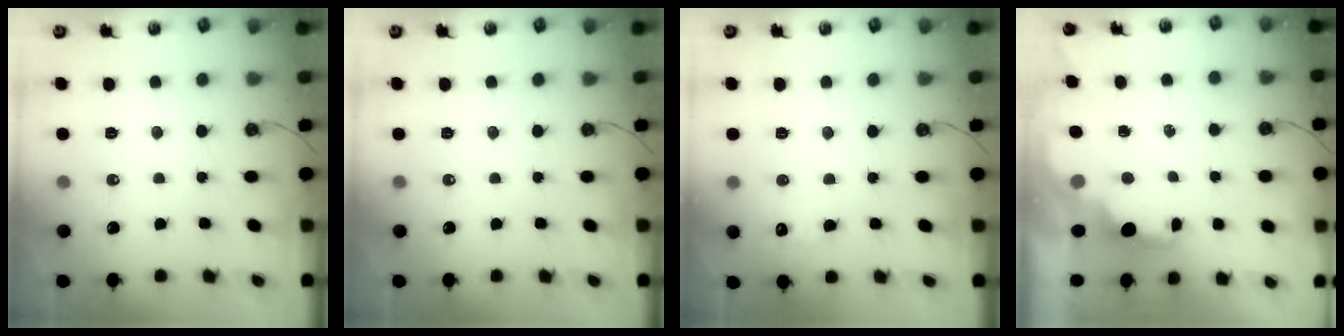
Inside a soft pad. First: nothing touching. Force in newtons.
{"total": 0.0}
{"total": 5.4, "press": 5.3, "slide": 1.2}
{"total": 1.9, "press": 1.7, "slide": 0.8}